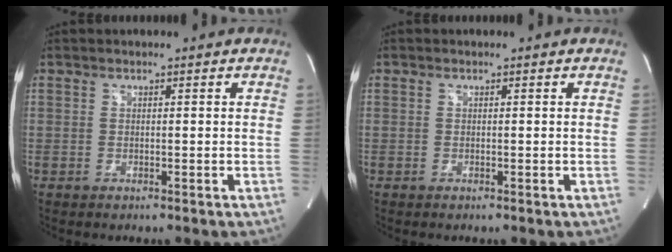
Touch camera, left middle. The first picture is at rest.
{"total": 0.0}